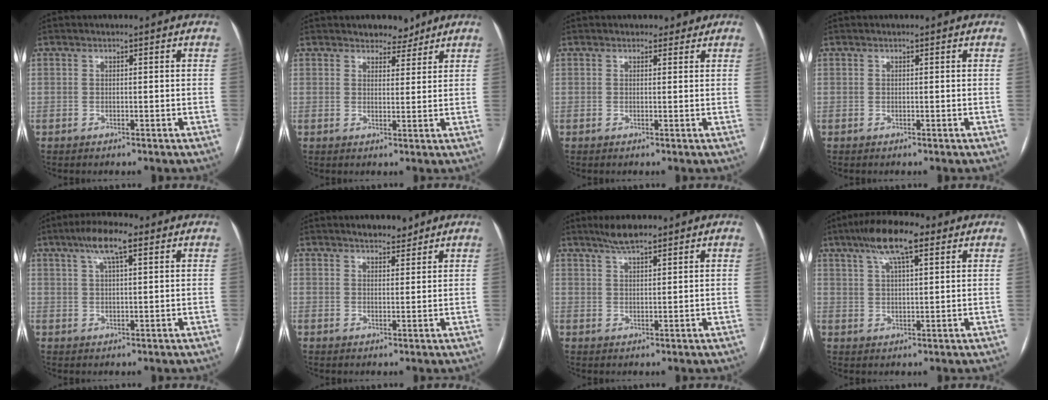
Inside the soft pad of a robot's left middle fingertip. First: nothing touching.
{"total": 3.6, "force": [3.0, 1.8, 0.7], "torque": [-0.002, 0.000, 0.043]}
{"total": 1.9, "force": [1.4, 1.2, 0.2], "torque": [0.003, 0.008, 0.015]}
{"total": 0.0}
{"total": 6.1, "force": [3.4, 1.2, 4.9], "torque": [-0.097, 0.017, 0.058]}
{"total": 3.2, "force": [2.7, 1.2, 1.1], "torque": [-0.017, 0.004, 0.041]}
{"total": 4.0, "force": [3.2, 0.5, 2.2], "torque": [-0.047, 0.008, 0.060]}
{"total": 9.1, "force": [5.4, 2.1, 7.0], "torque": [-0.131, 0.022, 0.088]}